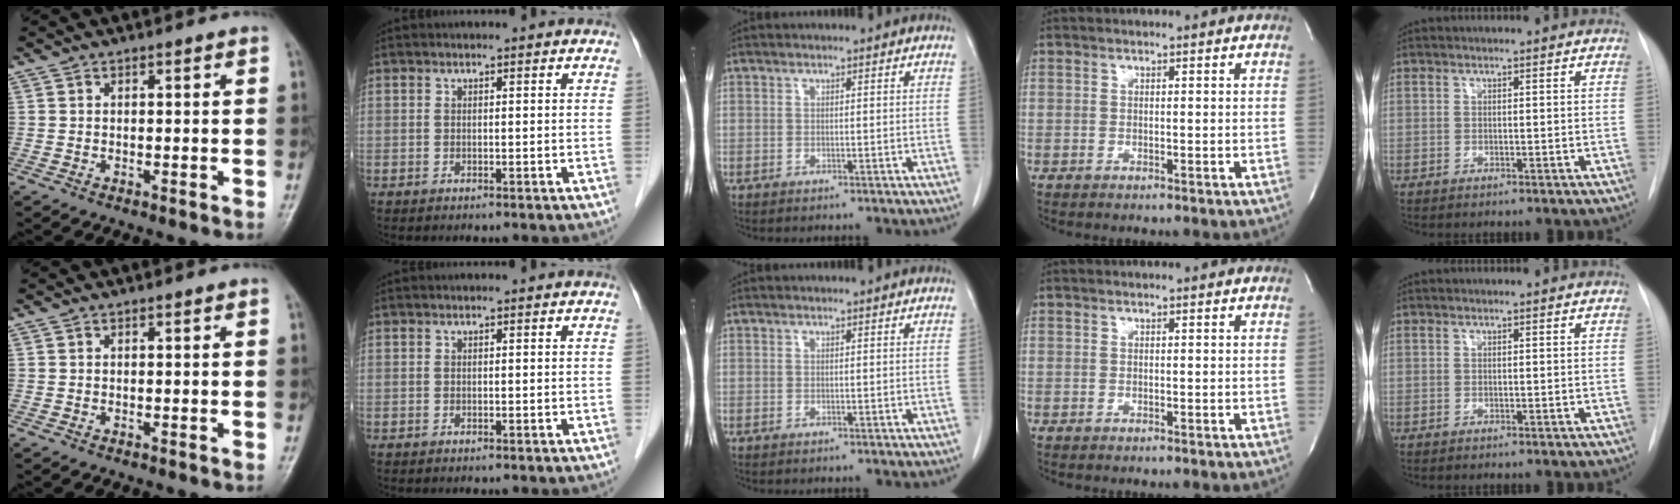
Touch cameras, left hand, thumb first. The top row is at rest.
{}